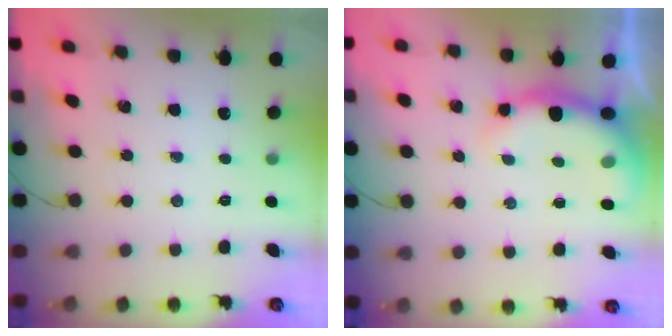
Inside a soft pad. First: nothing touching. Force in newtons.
{"total": 7.3, "press": 7.2, "slide": 1.3}